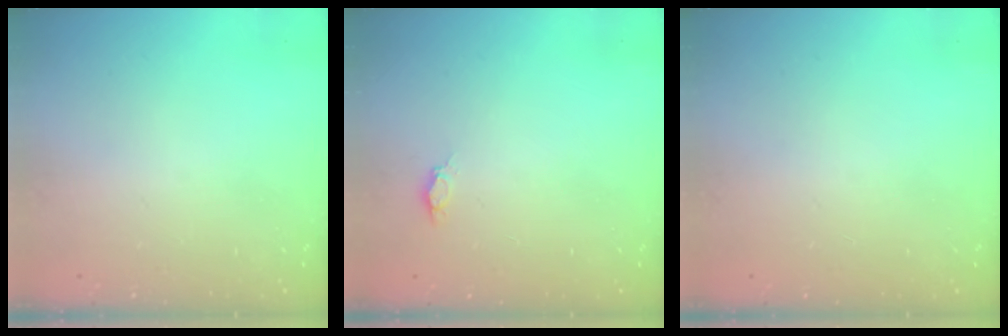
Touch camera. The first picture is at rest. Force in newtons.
{"total": 3.3, "press": 3.1, "slide": 1.0}
{"total": 11.3, "press": 2.0, "slide": 11.1}